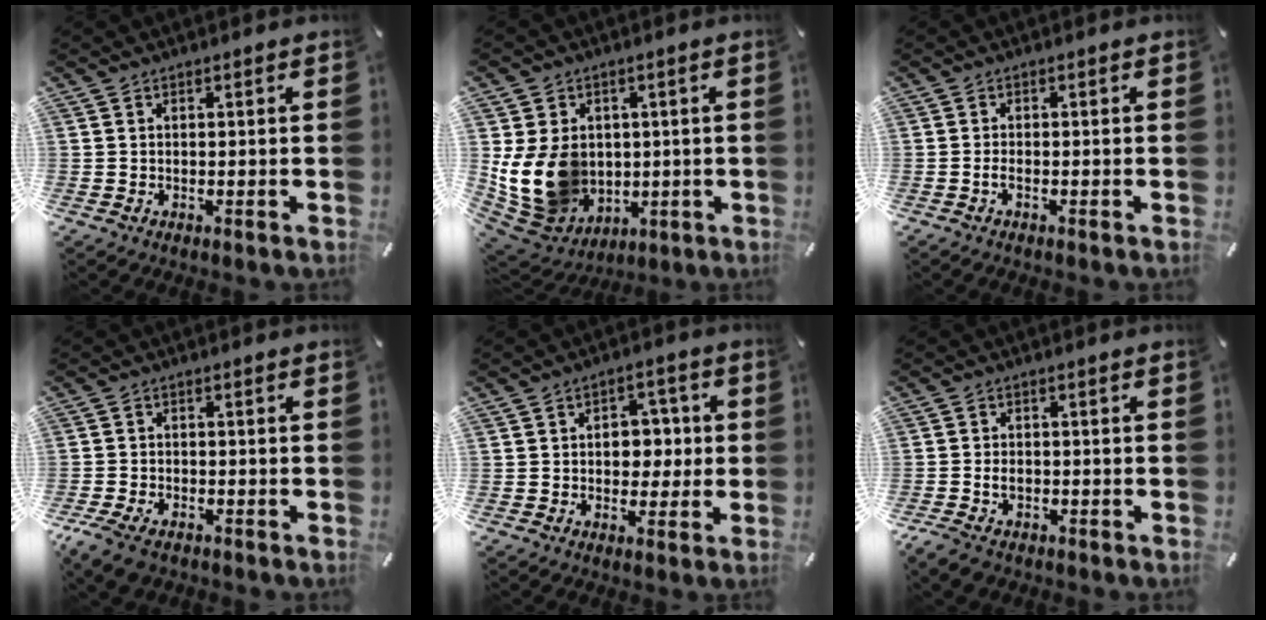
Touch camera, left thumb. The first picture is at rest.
{"total": 15.1, "force": [0.4, 12.6, 8.3], "torque": [-0.193, -0.014, 0.014]}
{"total": 1.4, "force": [-0.7, 0.5, 1.1], "torque": [-0.029, -0.001, -0.016]}
{"total": 5.1, "force": [-3.3, 2.9, 2.6], "torque": [-0.067, 0.009, -0.064]}
{"total": 7.5, "force": [0.0, 5.9, 4.6], "torque": [-0.054, 0.004, -0.005]}
{"total": 3.8, "force": [-1.7, 2.8, 1.9], "torque": [-0.046, 0.004, -0.034]}